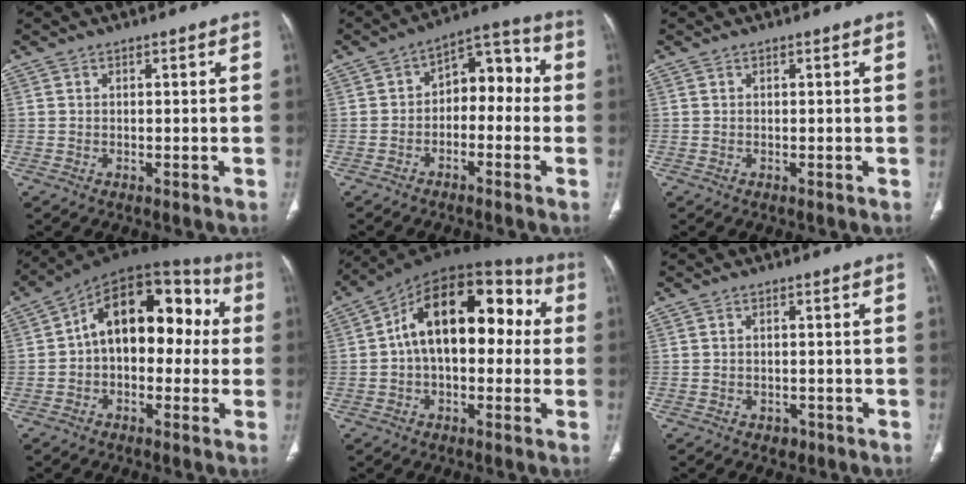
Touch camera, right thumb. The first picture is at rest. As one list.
[{"total": 9.4, "force": [-1.0, 6.1, 7.0], "torque": [-0.058, 0.049, -0.031]}, {"total": 0.0}, {"total": 17.7, "force": [1.3, 11.0, 13.9], "torque": [-0.161, 0.056, 0.006]}, {"total": 19.4, "force": [2.1, 11.2, 15.7], "torque": [-0.216, 0.054, 0.019]}, {"total": 1.7, "force": [-0.9, 1.3, 0.6], "torque": [-0.005, 0.005, -0.008]}]